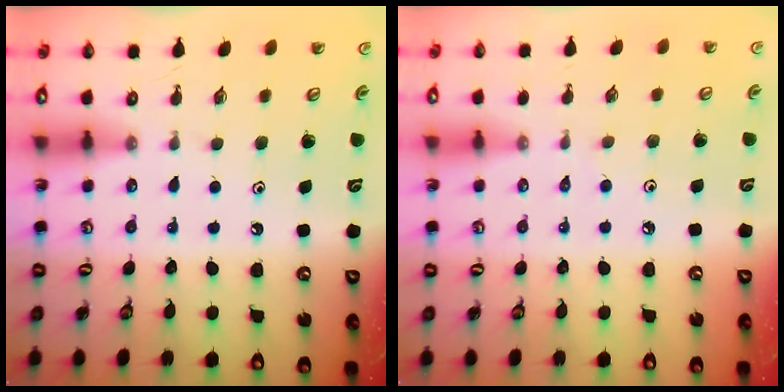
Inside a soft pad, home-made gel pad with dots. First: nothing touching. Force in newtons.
{"total": 2.2, "press": 2.2, "slide": 0.5}